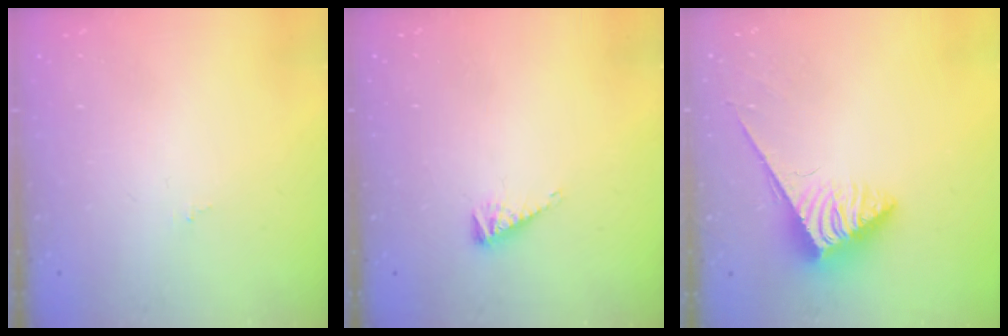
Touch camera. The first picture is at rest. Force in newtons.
{"total": 3.4, "press": 3.4, "slide": 0.3}
{"total": 3.9, "press": 3.9, "slide": 0.5}